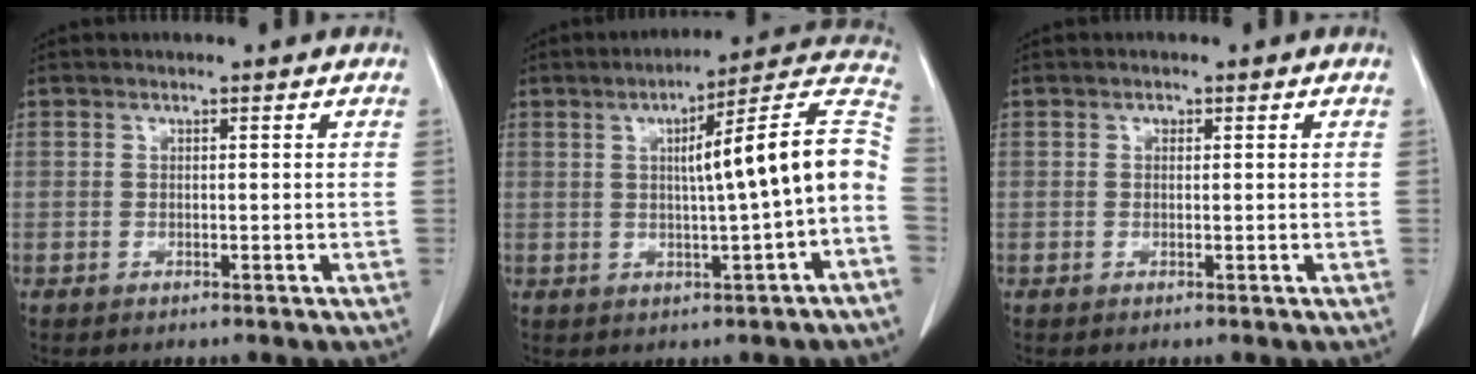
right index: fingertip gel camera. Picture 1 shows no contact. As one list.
[{"total": 13.7, "force": [-0.5, 0.1, 13.7], "torque": [-0.181, 0.035, -0.010]}, {"total": 0.6, "force": [0.2, 0.5, 0.3], "torque": [-0.001, 0.002, 0.002]}]